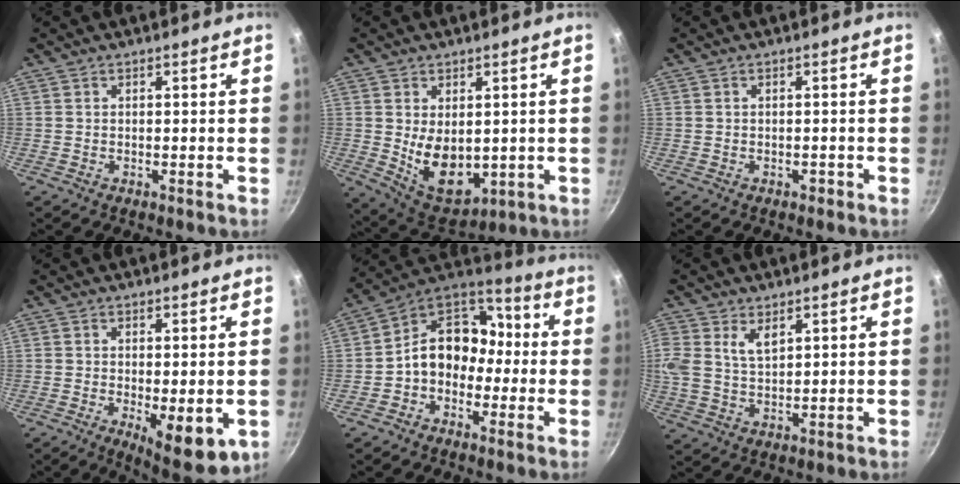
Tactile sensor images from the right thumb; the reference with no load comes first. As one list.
[{"total": 10.8, "force": [-0.4, 6.6, 8.5], "torque": [-0.112, -0.015, 0.020]}, {"total": 0.7, "force": [-0.5, 0.5, 0.2], "torque": [0.001, 0.002, -0.009]}, {"total": 9.7, "force": [-2.7, 3.5, 8.7], "torque": [-0.115, -0.022, -0.029]}, {"total": 13.7, "force": [-1.7, 10.3, 8.8], "torque": [-0.106, 0.053, -0.045]}, {"total": 6.9, "force": [3.0, 3.9, 4.8], "torque": [-0.095, -0.006, 0.067]}]